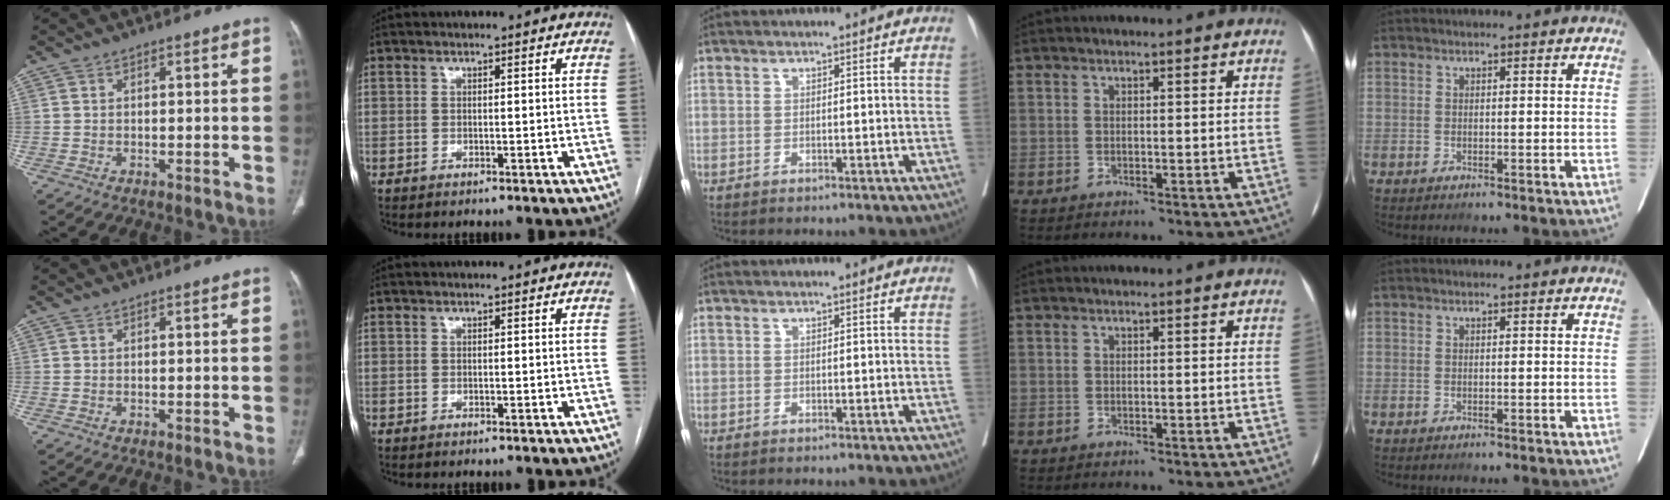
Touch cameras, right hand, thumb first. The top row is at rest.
{}